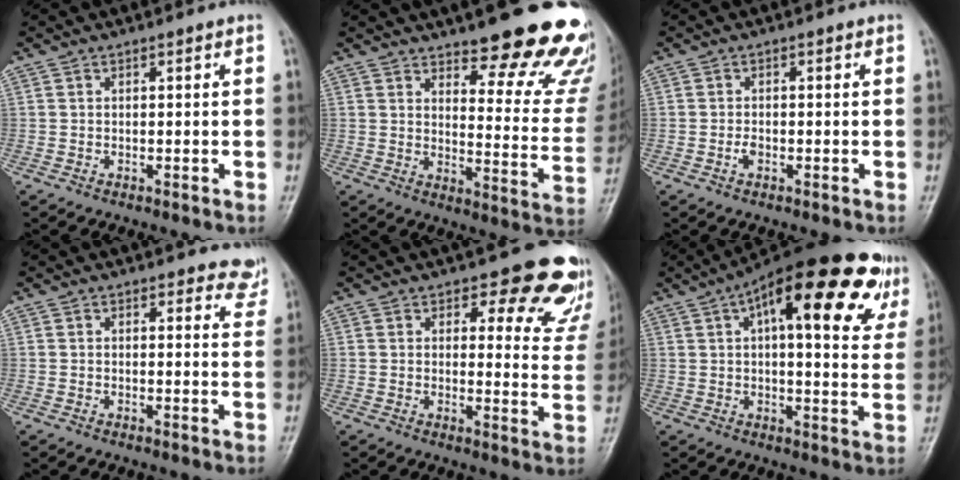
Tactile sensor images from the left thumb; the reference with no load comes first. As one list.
[{"total": 21.4, "force": [15.9, 6.0, 13.1], "torque": [-0.120, -0.102, 0.194]}, {"total": 1.4, "force": [-0.5, 0.9, 1.0], "torque": [-0.013, 0.002, -0.013]}, {"total": 4.9, "force": [4.4, 2.0, 0.5], "torque": [0.030, -0.028, 0.026]}, {"total": 14.7, "force": [11.8, 6.2, 6.1], "torque": [-0.002, -0.080, 0.109]}, {"total": 25.8, "force": [11.7, 9.3, 21.0], "torque": [-0.277, 0.012, 0.158]}]